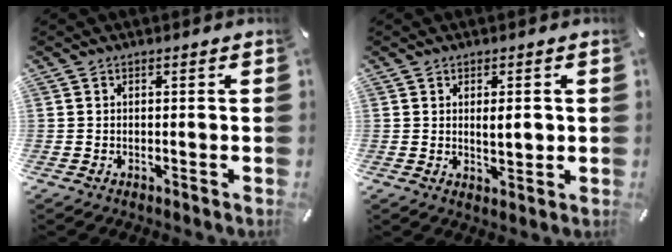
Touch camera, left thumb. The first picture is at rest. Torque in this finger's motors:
{"motor_torque": [0.02, -0.01, 0.04, -0.04, 0.00]}